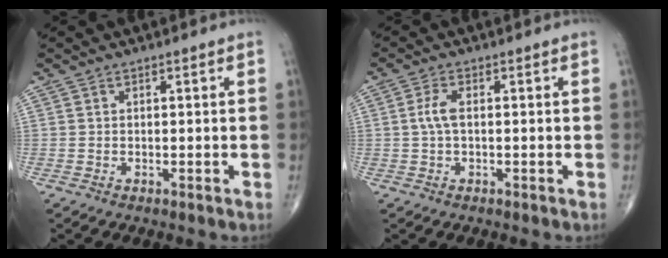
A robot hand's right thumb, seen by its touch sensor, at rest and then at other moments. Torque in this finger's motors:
{"motor_torque": [-0.07, 0.28, 0.90, 0.12, 0.02]}